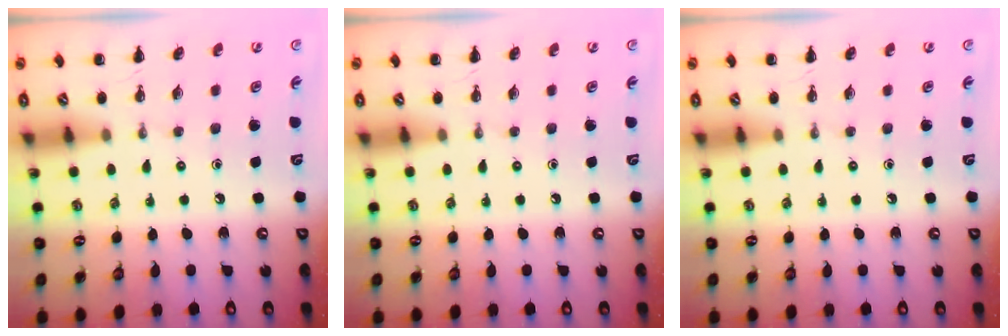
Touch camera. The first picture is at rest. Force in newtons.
{"total": 0.0}
{"total": 0.0}